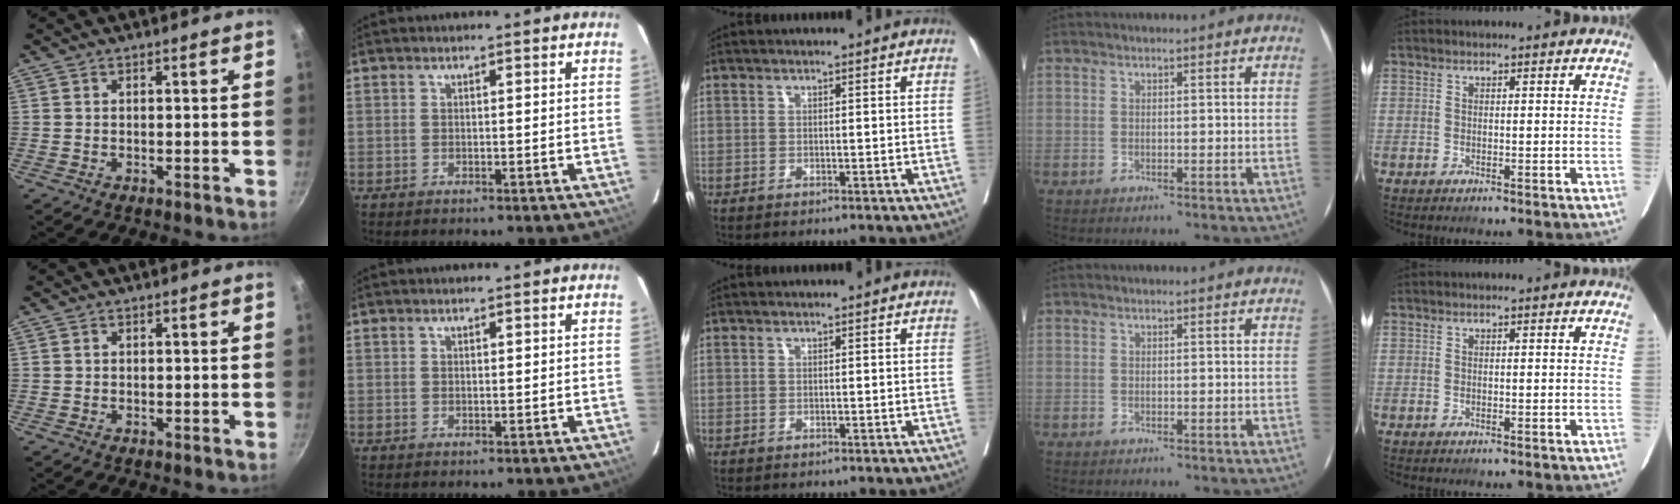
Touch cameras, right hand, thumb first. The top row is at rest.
{}